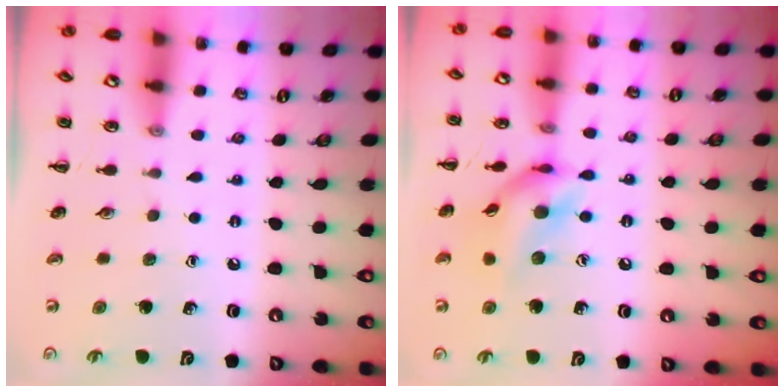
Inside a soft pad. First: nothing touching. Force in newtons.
{"total": 13.2, "press": 13.0, "slide": 2.0}